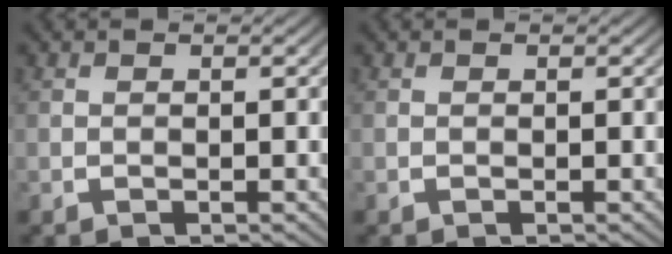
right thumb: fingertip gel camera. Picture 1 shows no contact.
{"total": 0.0}